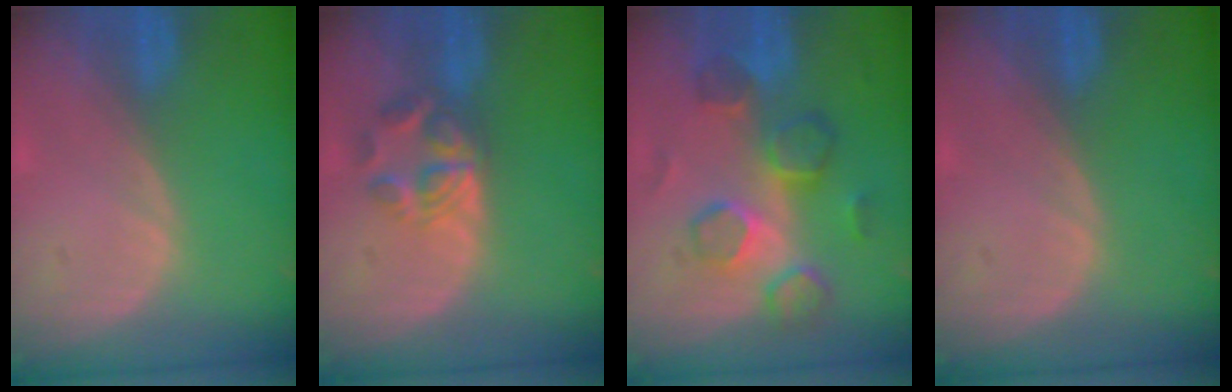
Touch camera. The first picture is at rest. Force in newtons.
{"total": 5.7, "press": 4.8, "slide": 3.2}
{"total": 8.4, "press": 8.2, "slide": 1.9}
{"total": 0.0}